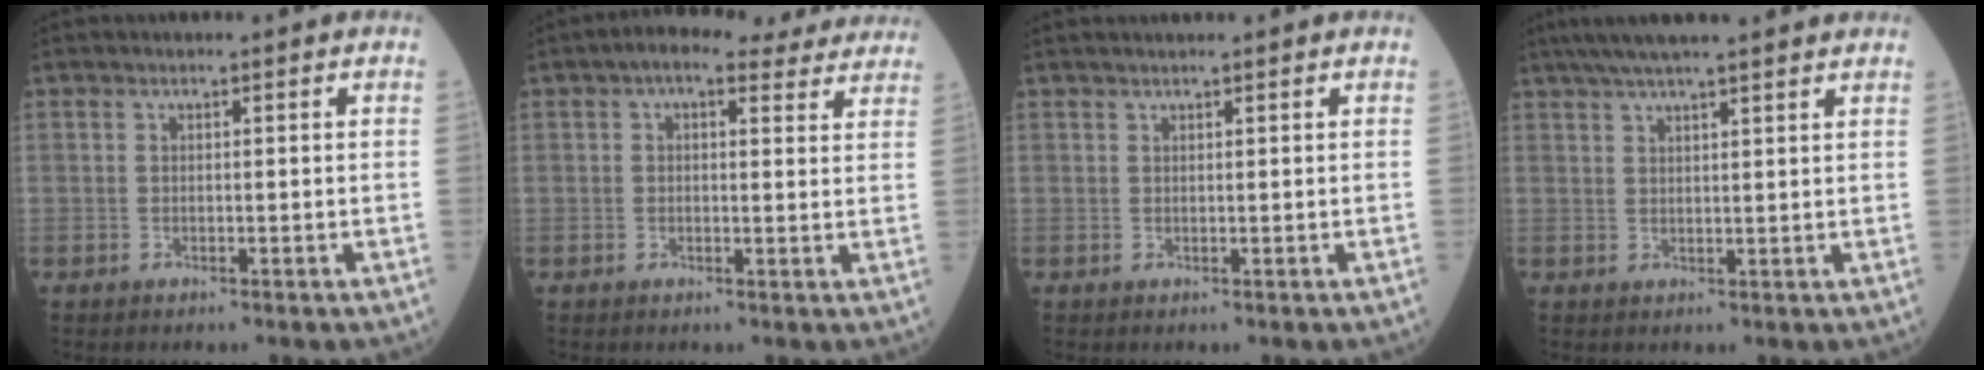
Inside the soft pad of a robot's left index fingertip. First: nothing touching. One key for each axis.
{"total": 9.3, "fx": 7.6, "fy": 3.6, "fz": 4.1, "tx": -0.046, "ty": 0.034, "tz": 0.084}
{"total": 1.9, "fx": 1.7, "fy": -0.1, "fz": 0.7, "tx": -0.006, "ty": 0.025, "tz": 0.031}
{"total": 12.1, "fx": 10.1, "fy": 0.6, "fz": 6.6, "tx": -0.109, "ty": 0.042, "tz": 0.138}